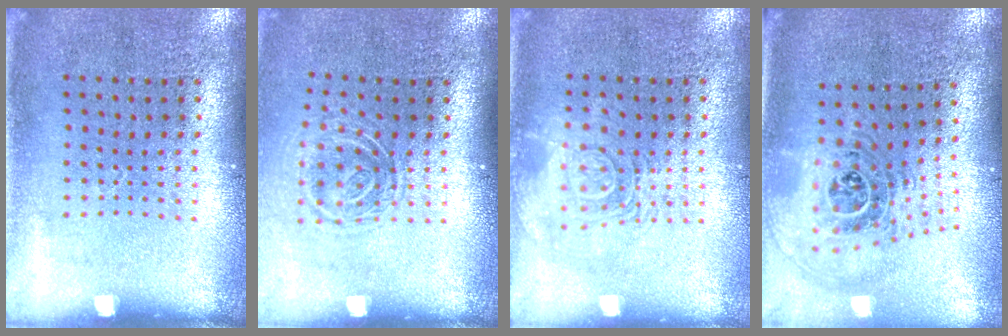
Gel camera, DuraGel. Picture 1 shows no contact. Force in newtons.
{"total": 1.7, "press": 1.2, "slide": 1.2}
{"total": 2.5, "press": 2.5, "slide": 0.5}
{"total": 1.7, "press": 1.4, "slide": 0.9}